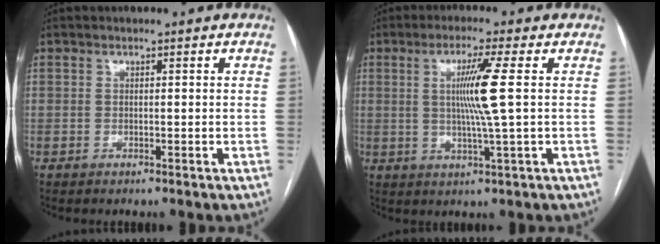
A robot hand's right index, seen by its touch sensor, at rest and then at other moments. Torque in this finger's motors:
{"motor_torque": [0.99, 0.50, 0.23, 0.14]}